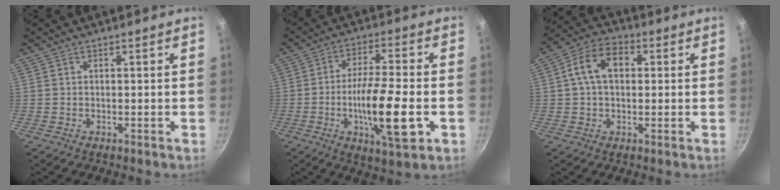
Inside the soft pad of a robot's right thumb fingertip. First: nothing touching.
{"total": 15.2, "force": [-3.9, 3.9, 14.1], "torque": [-0.242, 0.013, -0.069]}
{"total": 9.5, "force": [1.6, 6.4, 6.9], "torque": [-0.102, 0.022, 0.015]}